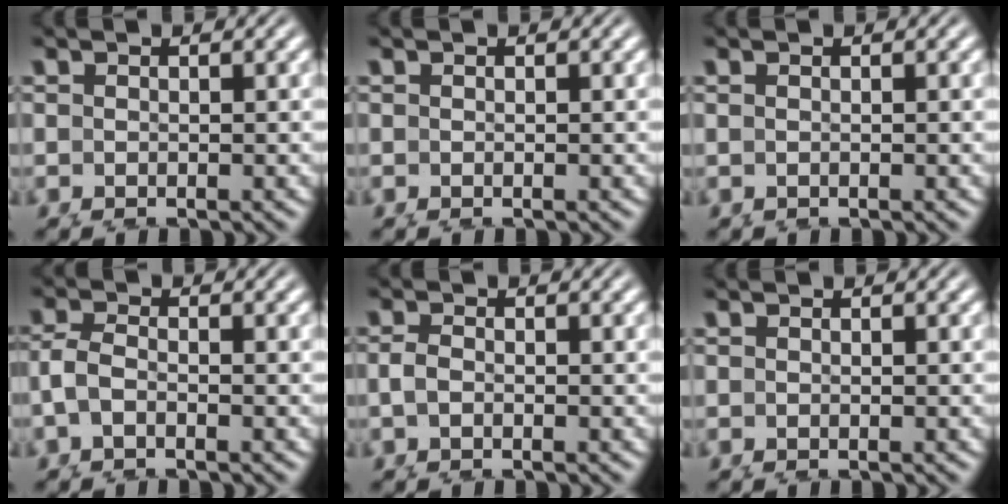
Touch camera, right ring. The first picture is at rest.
{"total": 0.0}
{"total": 0.5, "force": [0.3, -0.5, 0.0], "torque": [0.001, 0.003, 0.004]}
{"total": 3.2, "force": [-0.2, 2.5, 2.0], "torque": [-0.065, -0.021, 0.005]}
{"total": 1.0, "force": [0.0, 0.7, 0.8], "torque": [-0.024, -0.008, 0.005]}
{"total": 0.0}